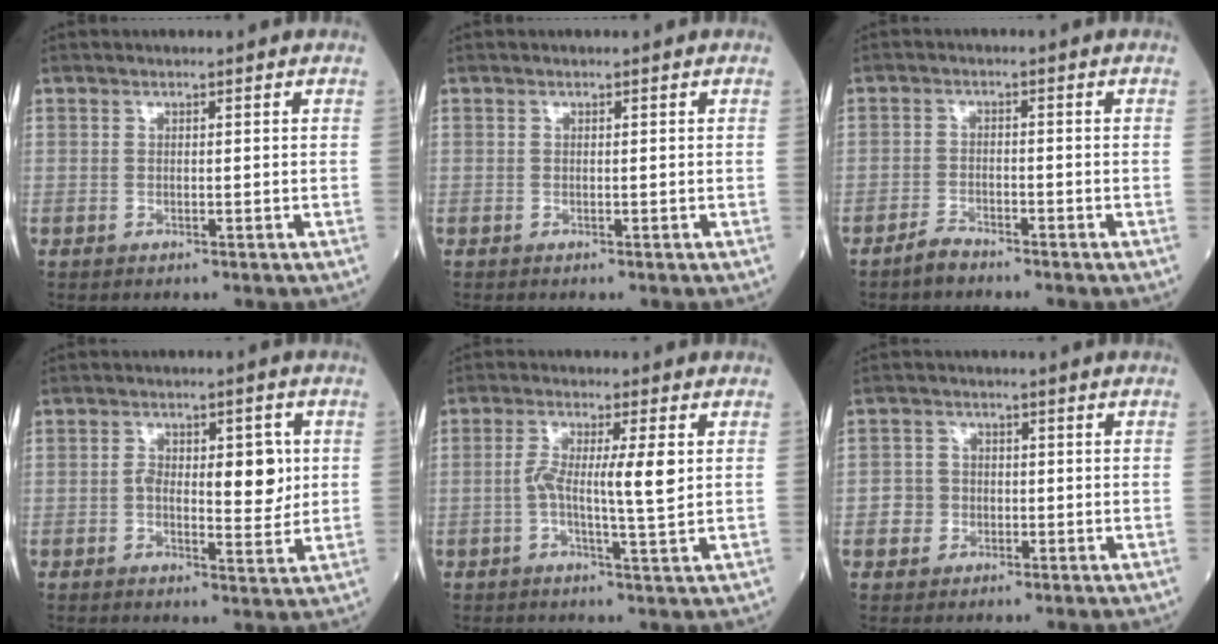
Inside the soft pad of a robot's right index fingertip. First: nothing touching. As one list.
[{"total": 0.0}, {"total": 2.4, "force": [-2.2, 0.4, 0.7], "torque": [-0.016, -0.003, -0.042]}, {"total": 8.2, "force": [0.8, 3.6, 7.3], "torque": [-0.102, 0.006, 0.013]}, {"total": 6.5, "force": [0.3, 0.4, 6.5], "torque": [-0.117, 0.005, 0.001]}, {"total": 3.1, "force": [-0.8, 2.9, 0.7], "torque": [-0.009, 0.009, -0.014]}]